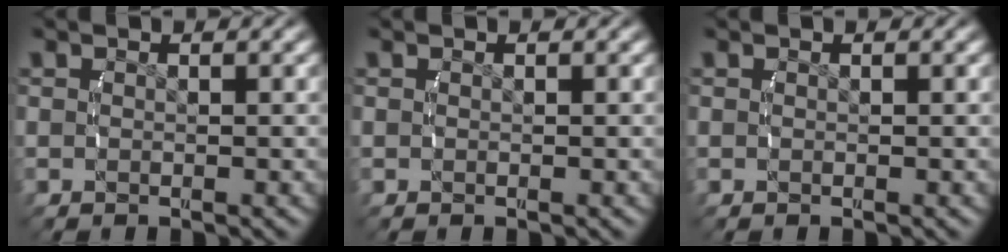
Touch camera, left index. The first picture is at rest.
{"total": 0.0}
{"total": 0.0}